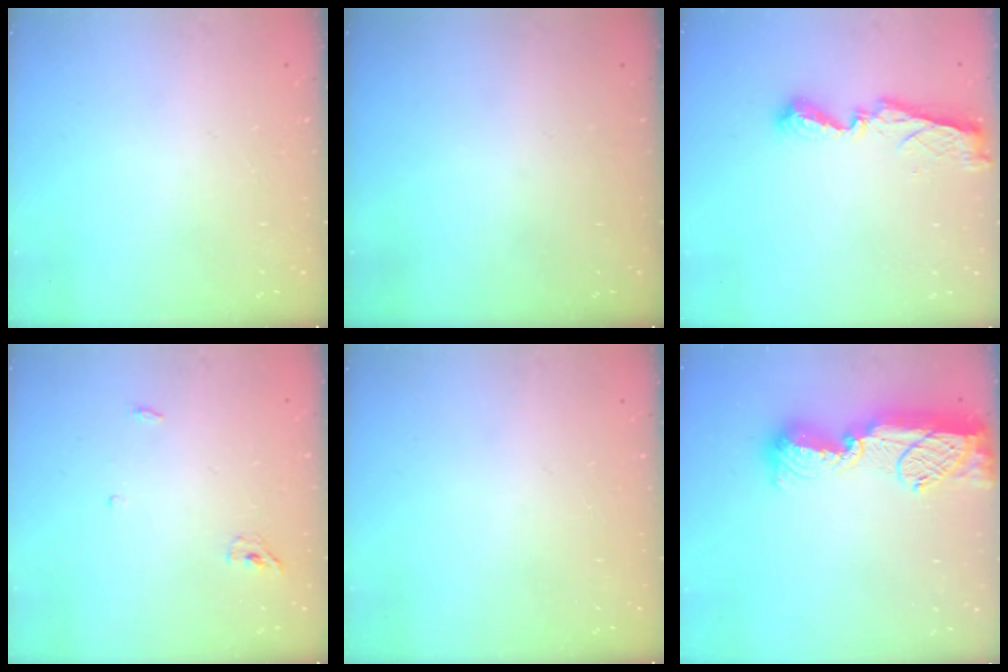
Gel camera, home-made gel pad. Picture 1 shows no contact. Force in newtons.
{"total": 0.0}
{"total": 7.8, "press": 7.8, "slide": 0.5}
{"total": 3.4, "press": 3.4, "slide": 0.7}
{"total": 0.0}
{"total": 17.4, "press": 16.6, "slide": 5.5}